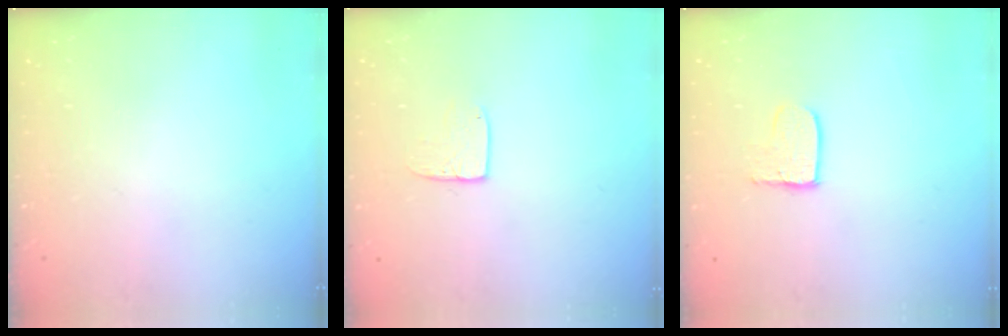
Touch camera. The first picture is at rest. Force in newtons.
{"total": 6.5, "press": 6.5, "slide": 0.4}
{"total": 5.5, "press": 5.5, "slide": 0.4}